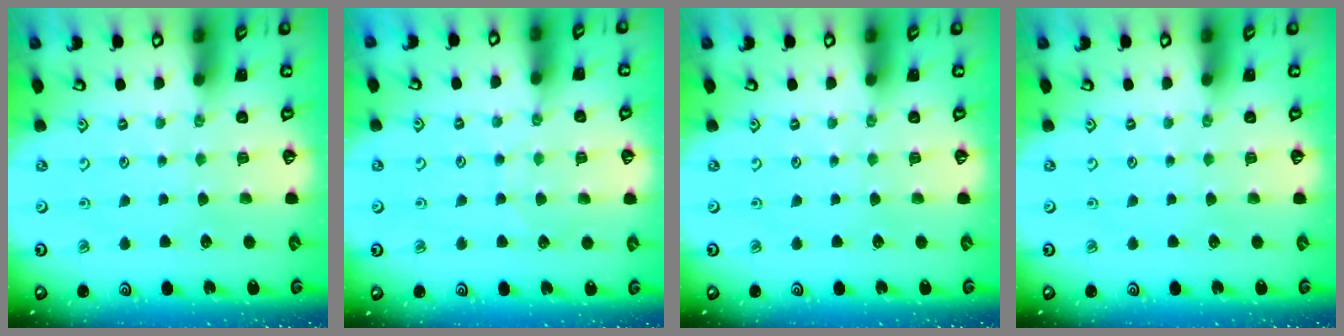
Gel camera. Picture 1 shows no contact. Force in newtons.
{"total": 5.1, "press": 5.1, "slide": 0.5}
{"total": 0.0}
{"total": 0.0}